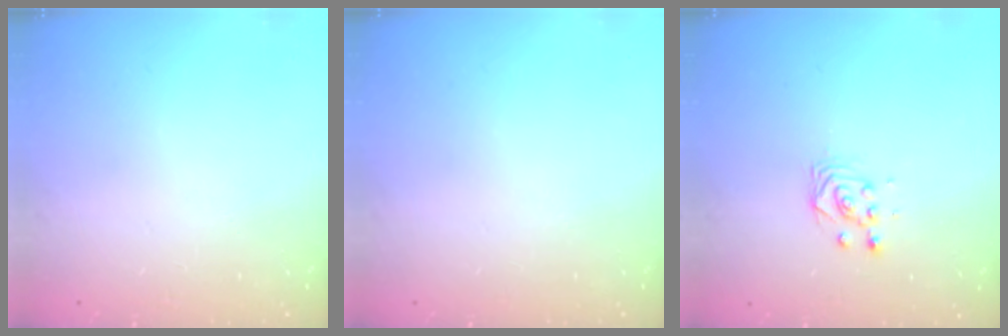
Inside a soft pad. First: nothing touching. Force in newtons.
{"total": 0.0}
{"total": 2.9, "press": 2.9, "slide": 0.1}